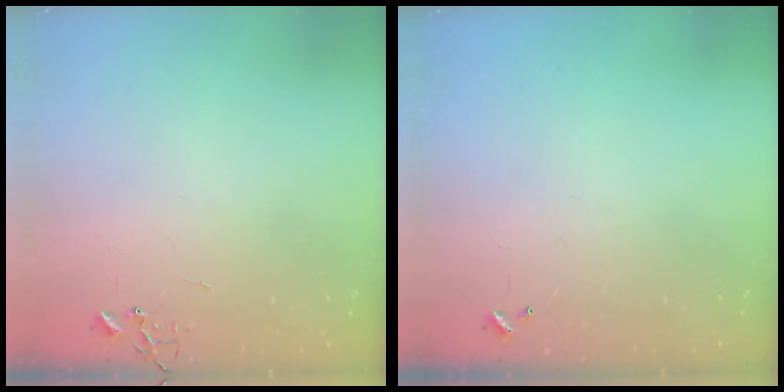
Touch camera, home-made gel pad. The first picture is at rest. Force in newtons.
{"total": 0.0}